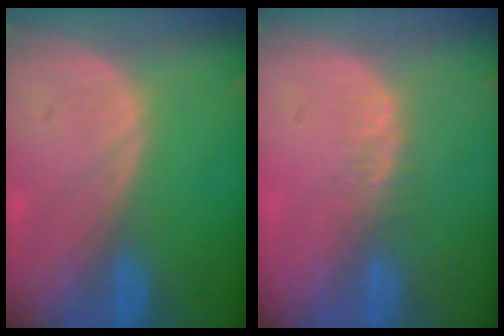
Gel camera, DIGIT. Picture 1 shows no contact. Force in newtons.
{"total": 2.1, "press": 1.7, "slide": 1.2}